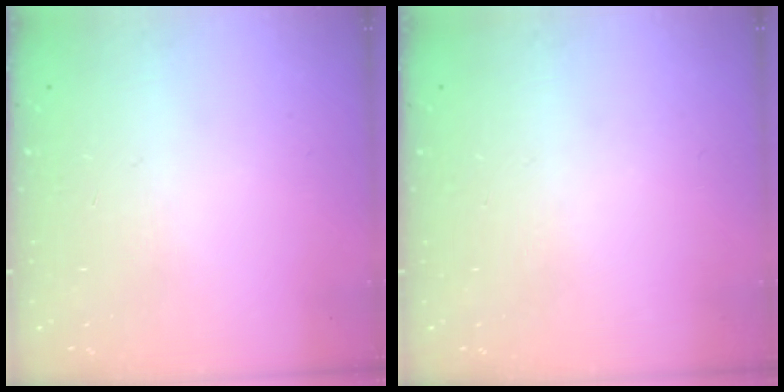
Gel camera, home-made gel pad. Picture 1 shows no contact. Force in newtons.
{"total": 0.0}